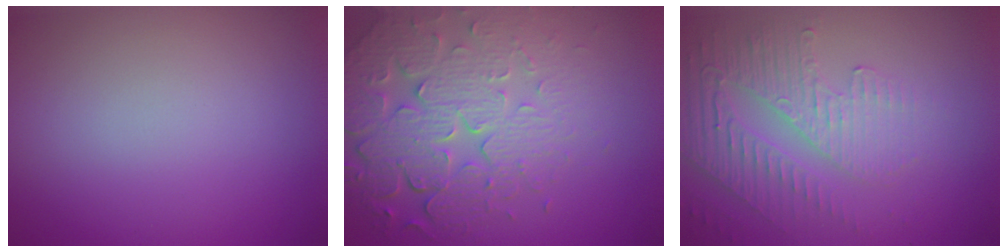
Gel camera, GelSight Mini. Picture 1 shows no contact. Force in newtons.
{"total": 7.7, "press": 5.5, "slide": 5.4}
{"total": 5.5, "press": 3.3, "slide": 4.4}